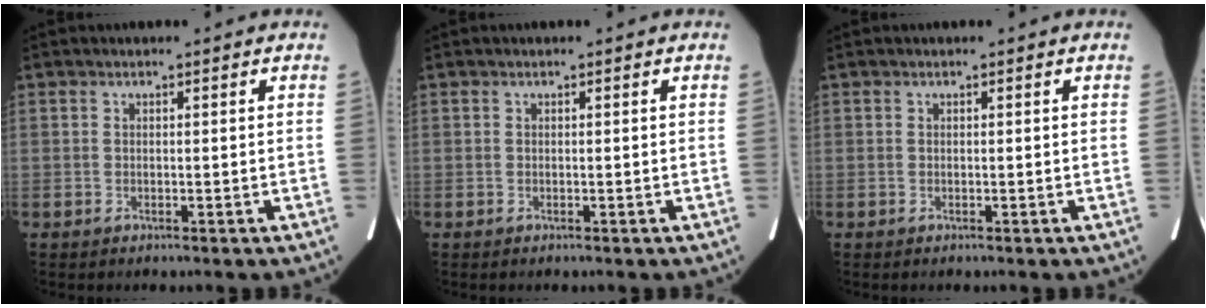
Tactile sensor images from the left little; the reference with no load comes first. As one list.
[{"total": 0.0}, {"total": 0.0}]